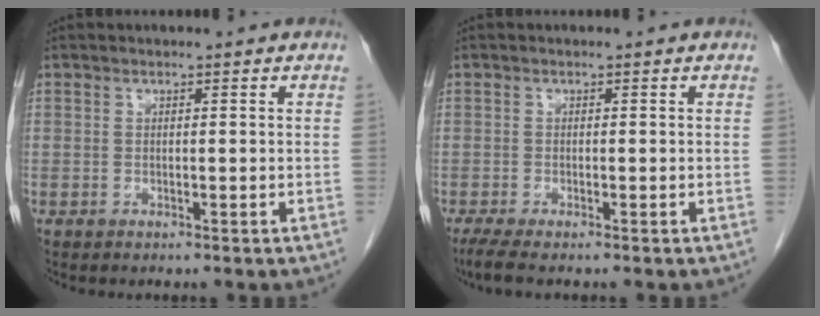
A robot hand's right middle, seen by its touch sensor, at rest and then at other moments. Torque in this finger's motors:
{"motor_torque": [0.59, -0.31, 0.01, 0.03]}